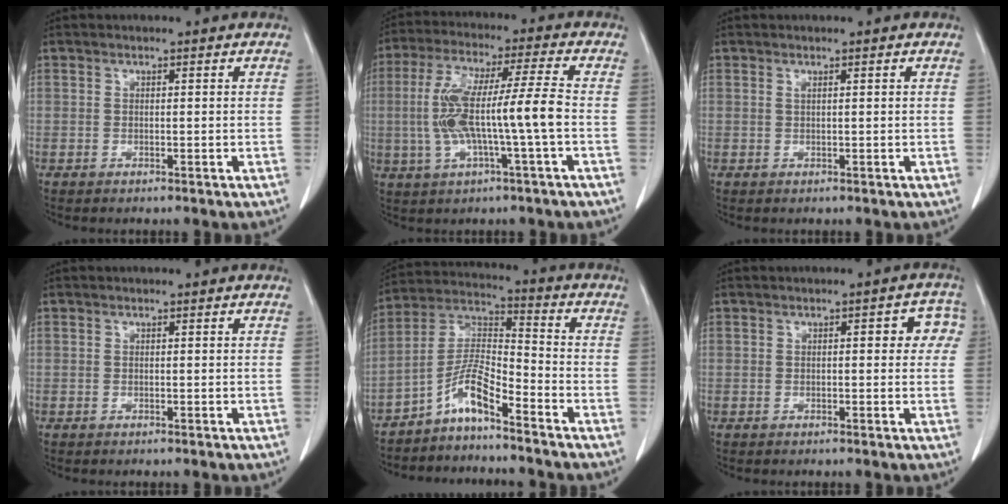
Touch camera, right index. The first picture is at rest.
{"total": 12.1, "force": [-1.5, 0.1, 12.0], "torque": [-0.245, 0.021, -0.026]}
{"total": 0.6, "force": [0.3, 0.0, 0.5], "torque": [-0.013, 0.004, 0.008]}
{"total": 0.0}
{"total": 7.4, "force": [-5.2, 1.0, 5.1], "torque": [-0.109, 0.015, -0.104]}
{"total": 4.7, "force": [1.0, 2.0, 4.1], "torque": [-0.030, 0.018, 0.006]}